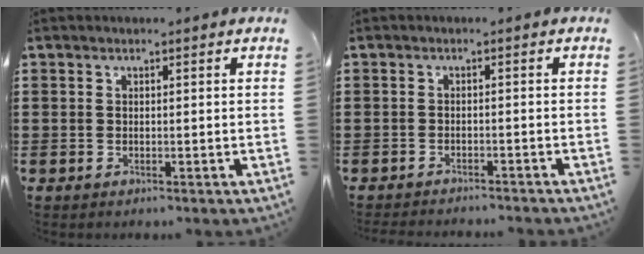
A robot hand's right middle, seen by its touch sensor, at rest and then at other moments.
{"total": 1.6, "force": [-1.6, -0.1, 0.0], "torque": [-0.005, 0.000, -0.033]}